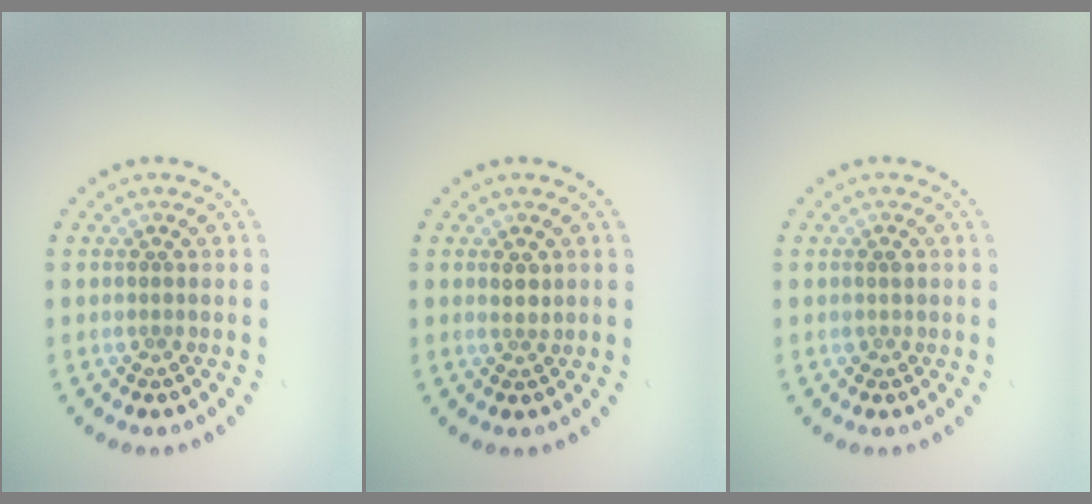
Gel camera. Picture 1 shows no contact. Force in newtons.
{"total": 1.0, "press": 0.9, "slide": 0.5}
{"total": 0.7, "press": 0.7, "slide": 0.1}